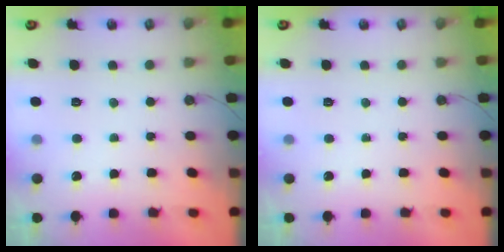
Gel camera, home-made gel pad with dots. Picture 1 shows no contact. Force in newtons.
{"total": 0.0}